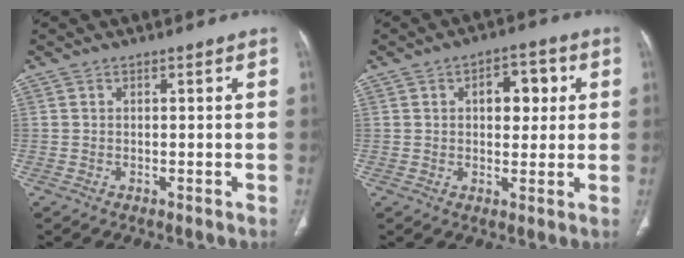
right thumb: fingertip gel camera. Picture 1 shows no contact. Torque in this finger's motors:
{"motor_torque": [0.26, 1.92, 0.51, -0.65, 0.06]}